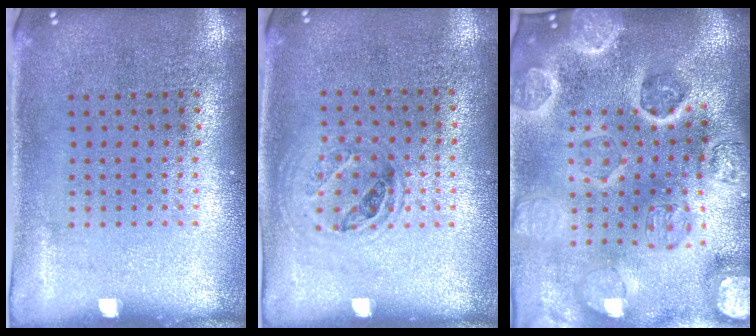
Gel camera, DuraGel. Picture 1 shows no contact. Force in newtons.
{"total": 1.0, "press": 0.9, "slide": 0.5}
{"total": 5.1, "press": 4.4, "slide": 2.5}